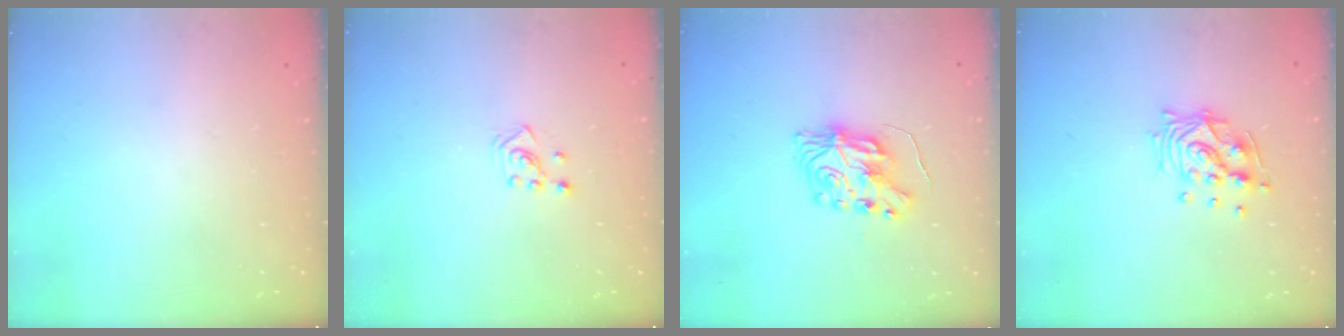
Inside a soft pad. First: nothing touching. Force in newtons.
{"total": 2.3, "press": 2.2, "slide": 0.7}
{"total": 8.3, "press": 8.2, "slide": 0.2}
{"total": 11.5, "press": 11.5, "slide": 0.8}